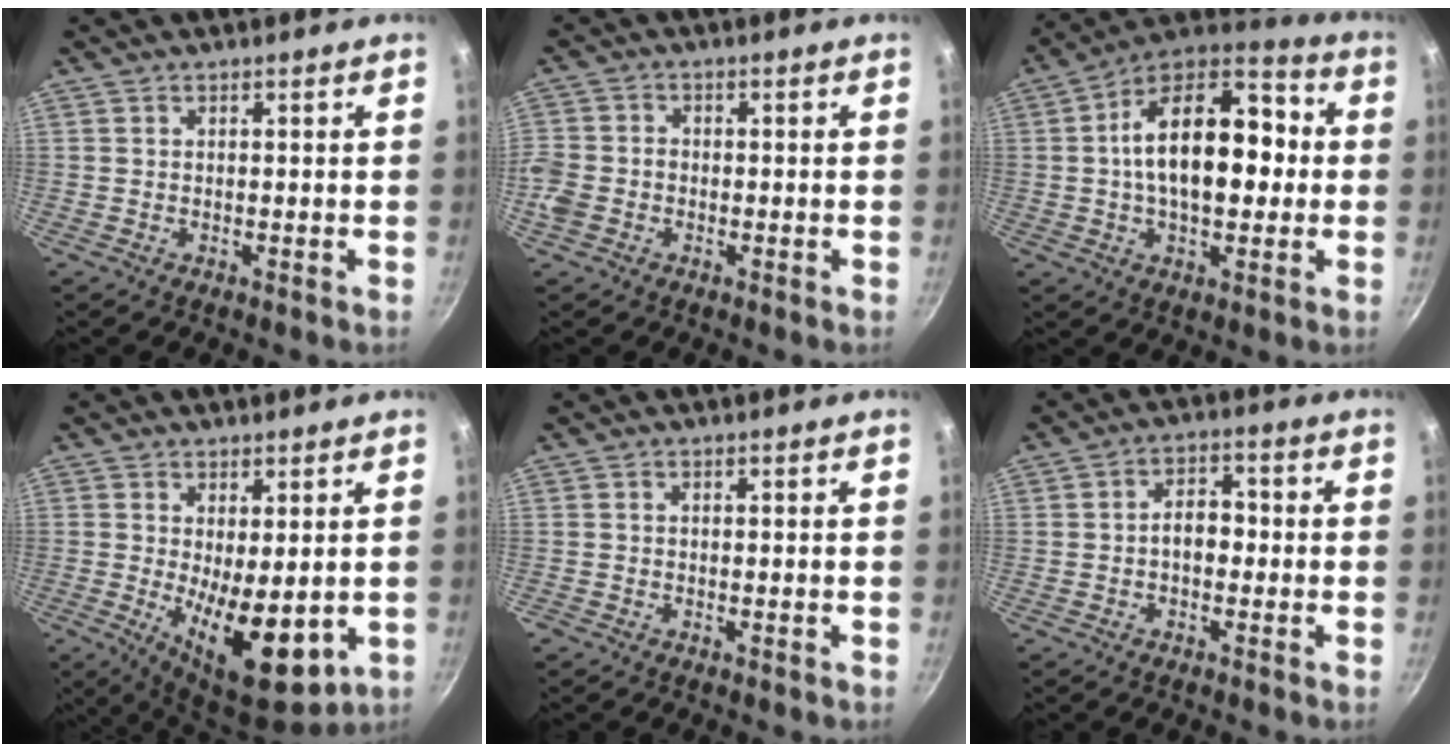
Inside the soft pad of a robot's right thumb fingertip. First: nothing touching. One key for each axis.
{"total": 5.7, "fx": -1.7, "fy": 4.5, "fz": 3.0, "tx": -0.070, "ty": 0.013, "tz": -0.036}
{"total": 20.3, "fx": 1.1, "fy": 11.1, "fz": 17.0, "tx": -0.250, "ty": 0.034, "tz": 0.009}
{"total": 13.6, "fx": -2.4, "fy": 5.7, "fz": 12.1, "tx": -0.175, "ty": -0.025, "tz": -0.013}
{"total": 0.6, "fx": -0.4, "fy": 0.4, "fz": 0.4, "tx": -0.002, "ty": -0.001, "tz": -0.009}
{"total": 5.0, "fx": -0.7, "fy": 3.3, "fz": 3.7, "tx": -0.046, "ty": 0.022, "tz": -0.021}